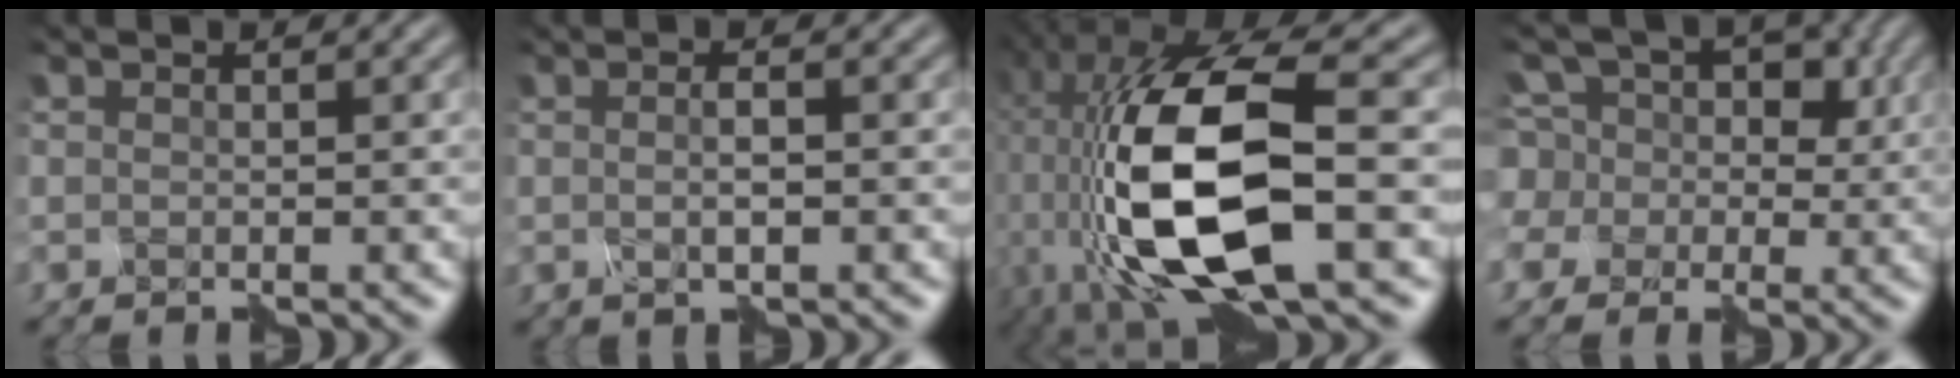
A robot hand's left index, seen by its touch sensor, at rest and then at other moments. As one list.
[{"total": 1.3, "force": [-0.1, -0.3, 1.3], "torque": [-0.025, -0.002, 0.000]}, {"total": 14.2, "force": [-2.3, 5.2, 13.0], "torque": [-0.269, 0.006, -0.038]}, {"total": 9.0, "force": [3.2, 7.5, 3.8], "torque": [-0.123, 0.042, 0.034]}]